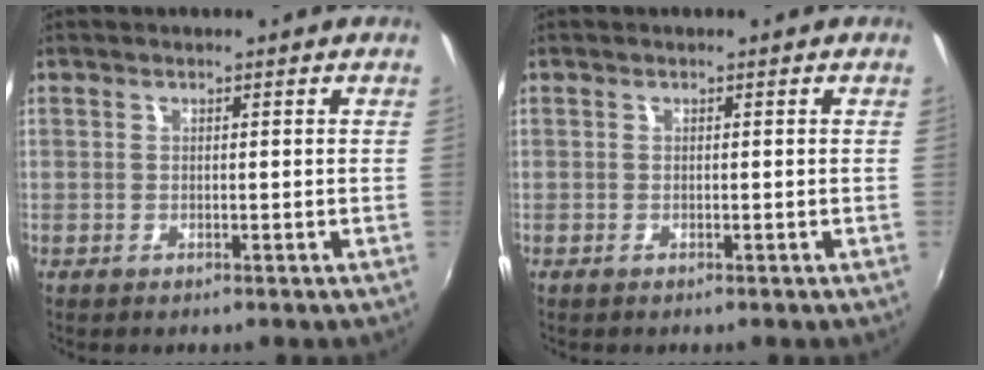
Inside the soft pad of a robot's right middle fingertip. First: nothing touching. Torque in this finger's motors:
{"motor_torque": [0.12, 0.01, 0.03, 0.01]}